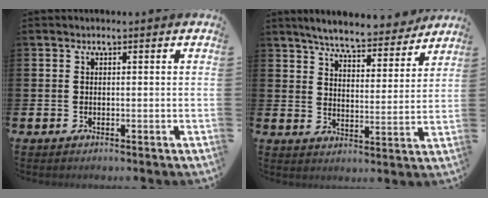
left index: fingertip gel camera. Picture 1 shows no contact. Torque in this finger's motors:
{"motor_torque": [0.24, -0.42, 0.81, 0.21]}